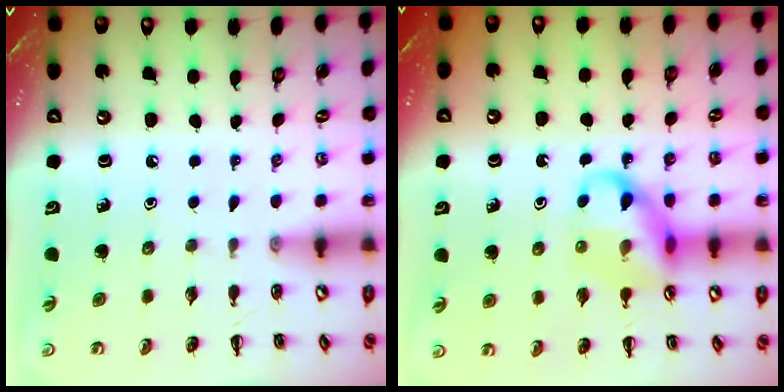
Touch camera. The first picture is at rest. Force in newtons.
{"total": 12.4, "press": 12.2, "slide": 2.0}